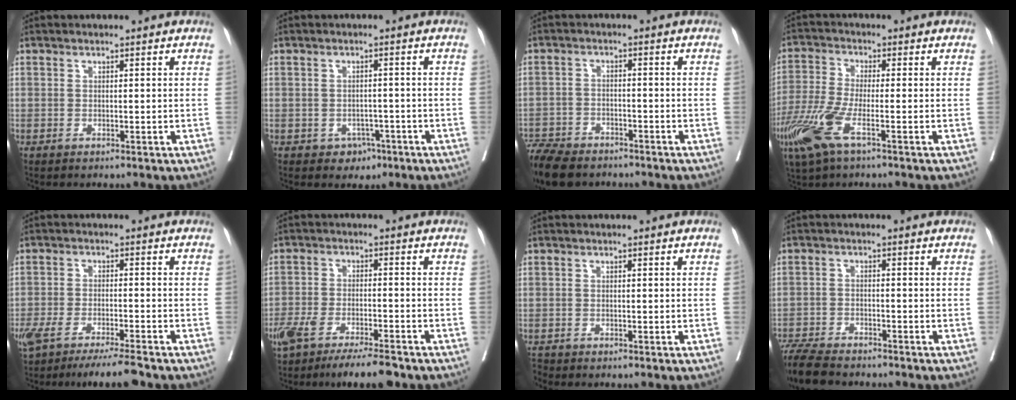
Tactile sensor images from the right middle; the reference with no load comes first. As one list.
[{"total": 2.9, "force": [-1.5, 2.3, 0.8], "torque": [-0.003, 0.009, -0.014]}, {"total": 9.4, "force": [-8.0, 3.4, 3.6], "torque": [-0.065, -0.015, -0.135]}, {"total": 8.2, "force": [-4.1, 1.5, 7.0], "torque": [-0.169, -0.019, -0.085]}, {"total": 8.6, "force": [-7.0, 0.2, 4.9], "torque": [-0.077, -0.013, -0.115]}, {"total": 10.4, "force": [-8.0, 1.8, 6.4], "torque": [-0.107, -0.013, -0.130]}, {"total": 0.5, "force": [-0.5, -0.1, 0.2], "torque": [-0.009, -0.002, -0.008]}, {"total": 8.2, "force": [-7.4, 1.6, 3.3], "torque": [-0.054, -0.020, -0.127]}]